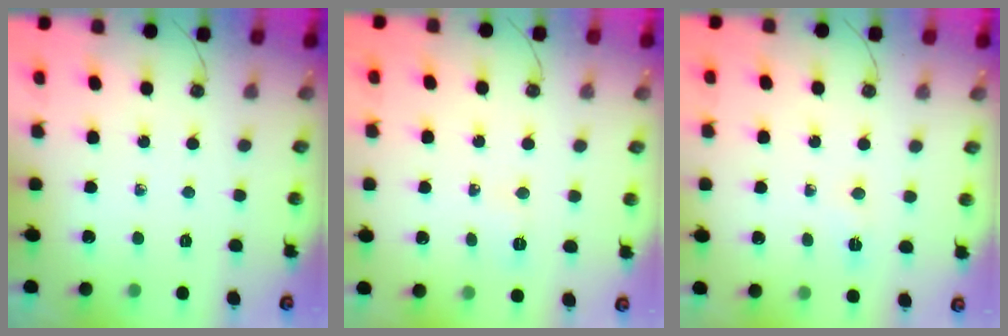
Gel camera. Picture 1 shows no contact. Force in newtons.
{"total": 3.7, "press": 3.6, "slide": 1.0}
{"total": 2.5, "press": 2.5, "slide": 0.3}